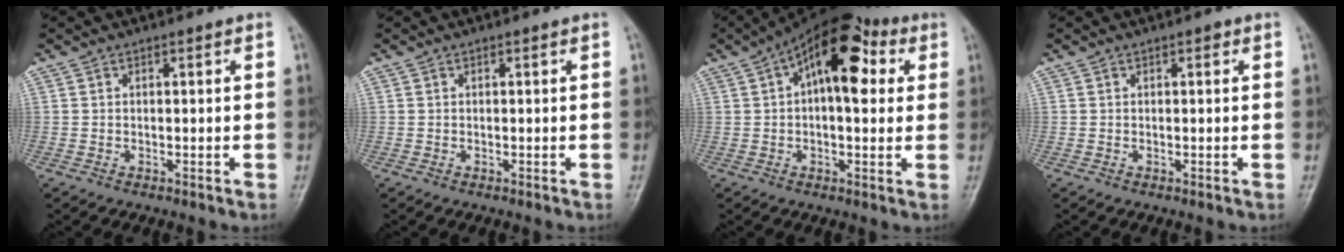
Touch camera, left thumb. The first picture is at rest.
{"total": 0.0}
{"total": 14.6, "force": [4.1, 7.2, 12.0], "torque": [-0.164, 0.028, 0.053]}
{"total": 0.5, "force": [0.2, 0.3, 0.4], "torque": [-0.001, 0.002, -0.001]}